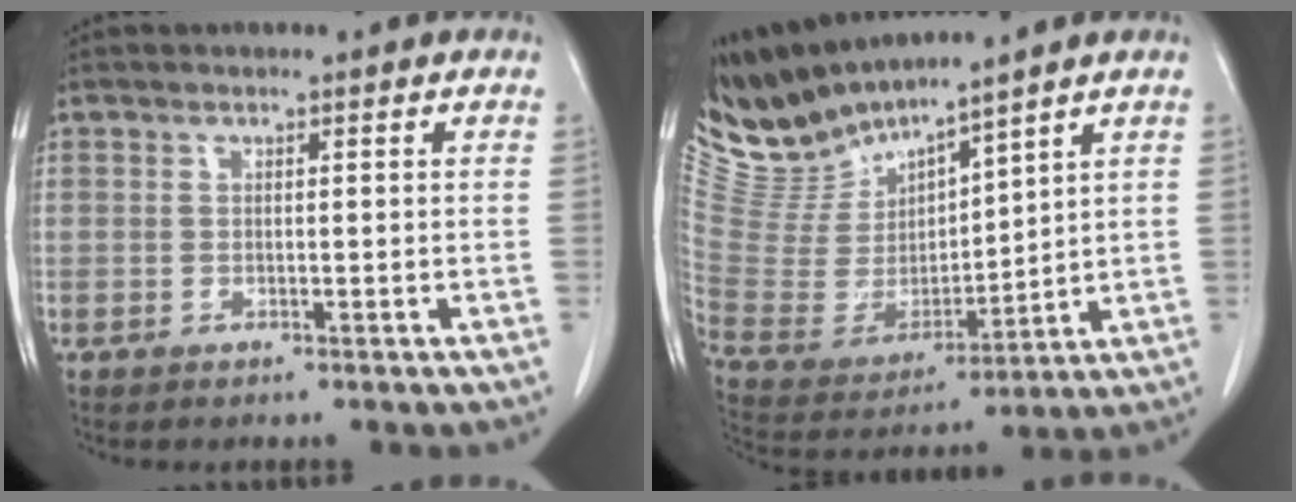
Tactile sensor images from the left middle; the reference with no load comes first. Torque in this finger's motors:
{"motor_torque": [-0.12, -0.47, -0.06, -0.04]}